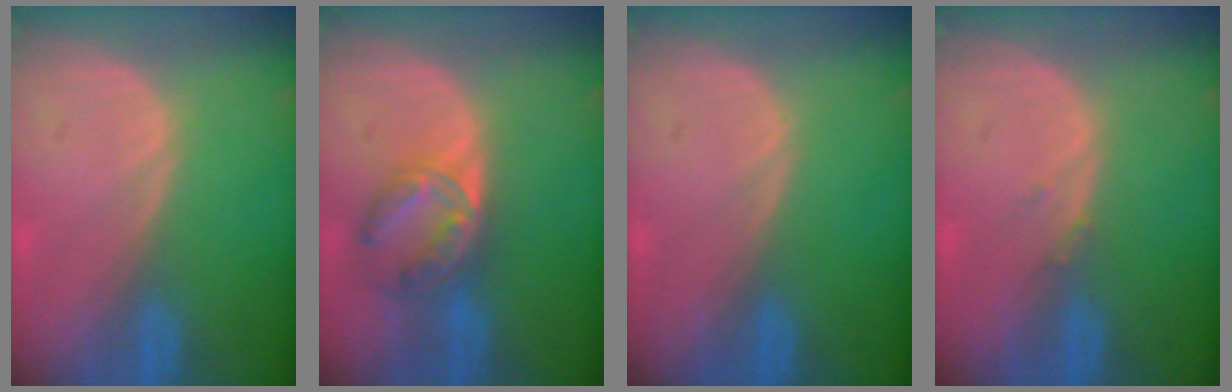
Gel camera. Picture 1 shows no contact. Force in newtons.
{"total": 6.7, "press": 5.9, "slide": 3.2}
{"total": 0.0}
{"total": 0.7, "press": 0.7, "slide": 0.3}